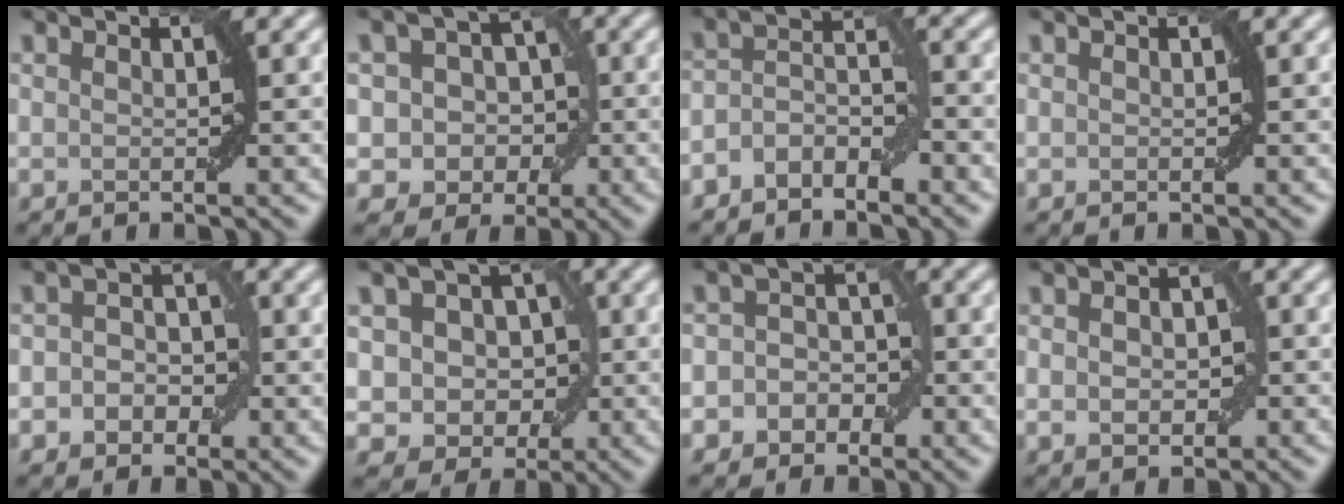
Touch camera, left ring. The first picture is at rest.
{"total": 5.4, "force": [-0.3, 4.9, 2.4], "torque": [-0.006, 0.015, -0.025]}
{"total": 3.0, "force": [-2.1, 1.5, 1.6], "torque": [-0.028, 0.013, -0.040]}
{"total": 0.0}
{"total": 3.2, "force": [-0.7, 2.6, 1.7], "torque": [-0.005, -0.001, -0.021]}
{"total": 5.6, "force": [0.7, 4.8, 2.9], "torque": [-0.024, 0.008, -0.010]}
{"total": 4.3, "force": [-1.3, 3.8, 1.7], "torque": [0.013, 0.019, -0.033]}
{"total": 2.7, "force": [-0.1, 1.9, 2.0], "torque": [-0.030, 0.002, -0.003]}